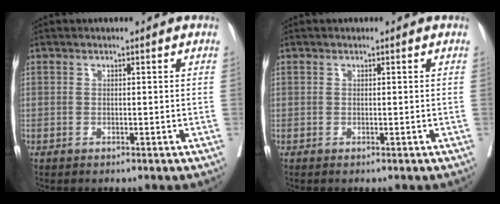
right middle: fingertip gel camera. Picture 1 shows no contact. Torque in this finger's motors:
{"motor_torque": [-1.05, 0.57, -0.17, -0.03]}